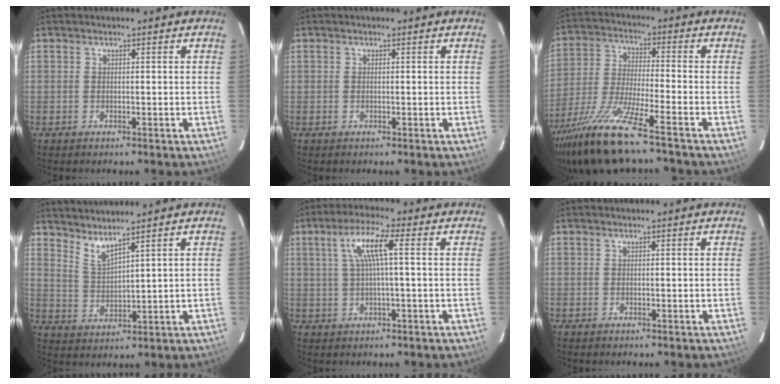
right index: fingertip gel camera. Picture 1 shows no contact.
{"total": 0.0}
{"total": 14.0, "force": [-10.6, 0.9, 9.1], "torque": [-0.196, -0.028, -0.200]}
{"total": 4.5, "force": [4.0, 0.0, 2.1], "torque": [-0.044, -0.007, 0.081]}
{"total": 4.9, "force": [1.1, 0.5, 4.7], "torque": [-0.090, 0.009, 0.020]}
{"total": 0.0}